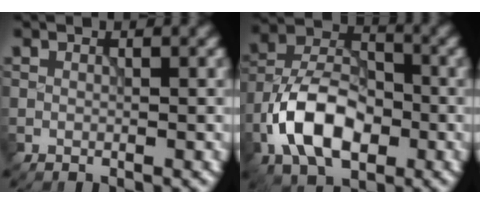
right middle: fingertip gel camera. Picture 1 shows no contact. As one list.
[{"total": 9.1, "force": [-3.3, 5.3, 6.6], "torque": [-0.128, 0.010, -0.070]}]